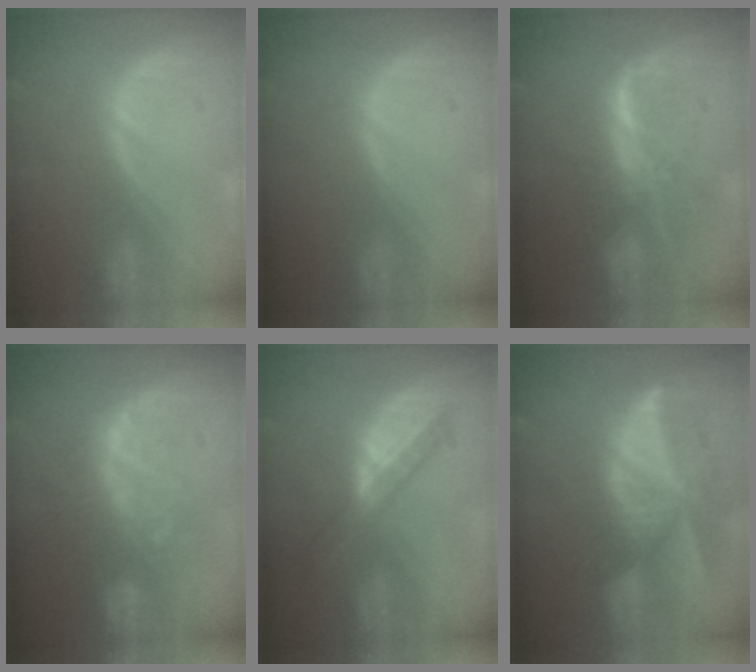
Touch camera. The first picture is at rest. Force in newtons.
{"total": 0.0}
{"total": 8.2, "press": 7.0, "slide": 4.2}
{"total": 10.1, "press": 8.6, "slide": 5.3}
{"total": 5.9, "press": 5.1, "slide": 2.8}
{"total": 9.8, "press": 8.6, "slide": 4.7}